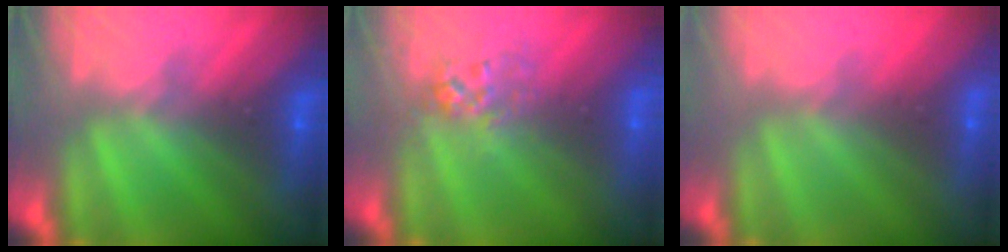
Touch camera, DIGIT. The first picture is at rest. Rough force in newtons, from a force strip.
{"total": 2.8}
{"total": 2.7}